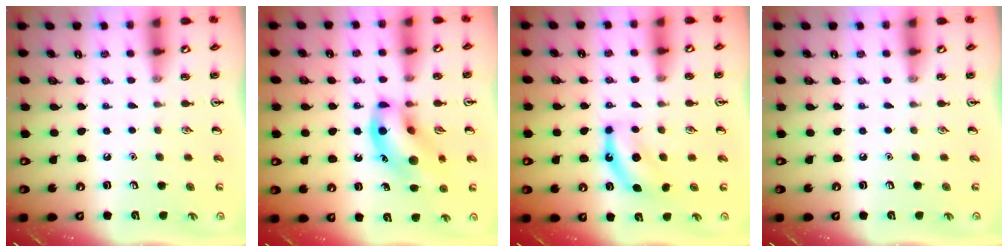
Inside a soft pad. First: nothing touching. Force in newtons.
{"total": 13.7, "press": 13.4, "slide": 2.7}
{"total": 6.8, "press": 6.7, "slide": 1.1}
{"total": 0.0}